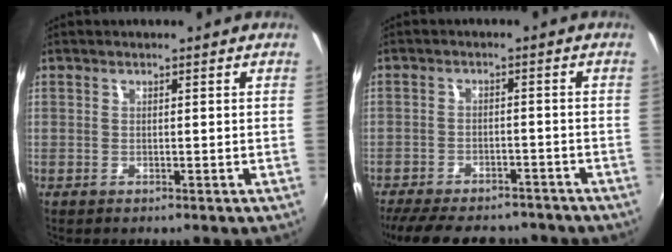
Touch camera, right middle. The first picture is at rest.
{"total": 16.5, "force": [-13.6, 6.2, 7.1], "torque": [-0.160, -0.016, -0.192]}